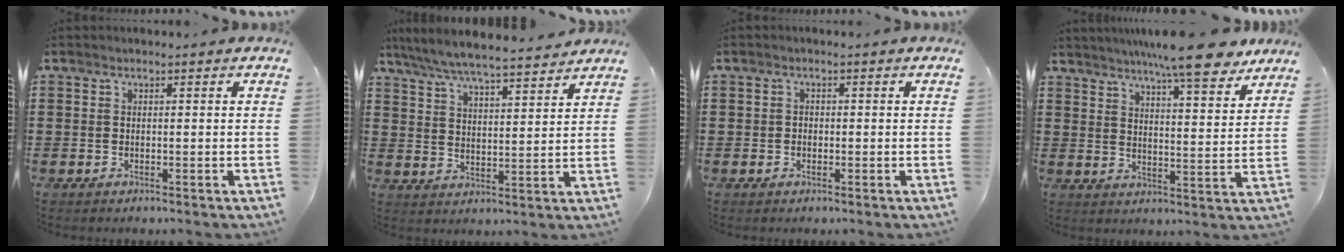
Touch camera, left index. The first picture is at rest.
{"total": 6.4, "force": [6.0, 0.2, 2.2], "torque": [-0.067, -0.031, 0.104]}
{"total": 1.9, "force": [-0.4, 1.8, 0.6], "torque": [-0.019, 0.006, -0.012]}
{"total": 9.9, "force": [8.4, 0.4, 5.2], "torque": [-0.094, -0.037, 0.145]}